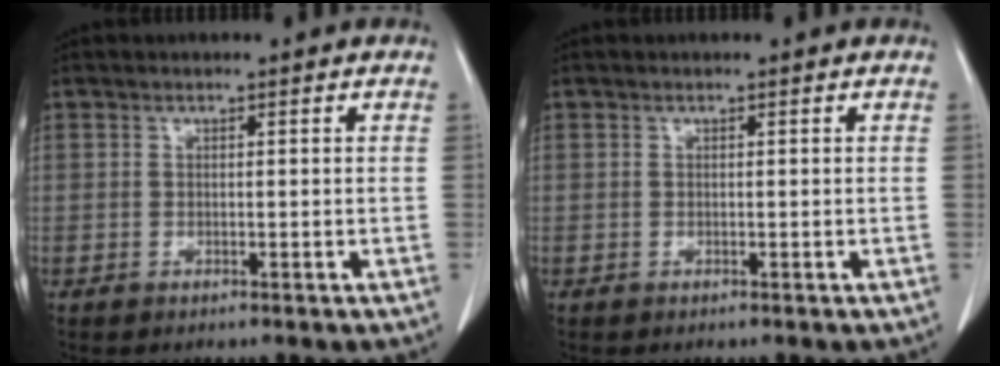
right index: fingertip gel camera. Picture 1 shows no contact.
{"total": 0.0}